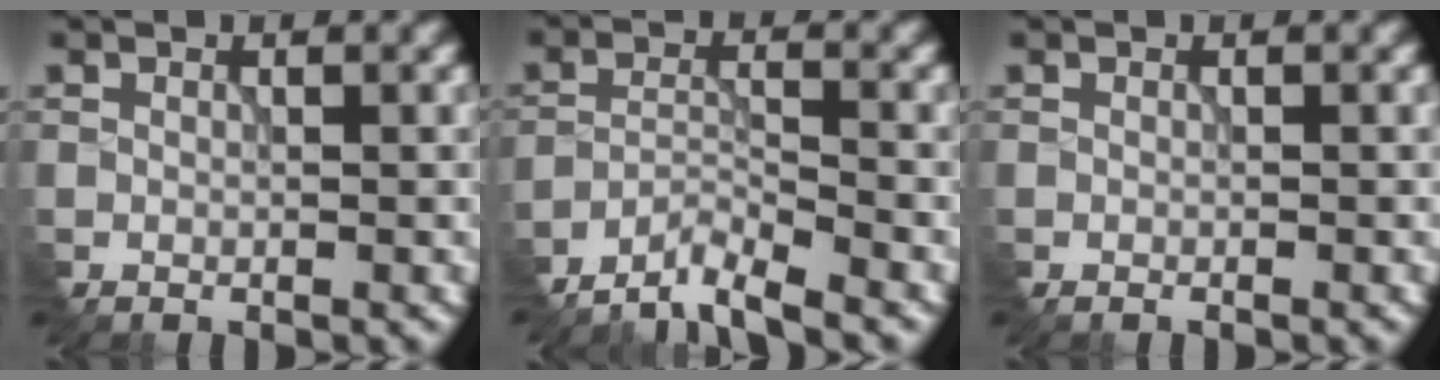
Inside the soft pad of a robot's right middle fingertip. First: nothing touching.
{"total": 4.1, "force": [-3.8, -0.1, 1.3], "torque": [-0.026, 0.000, -0.078]}
{"total": 0.0}